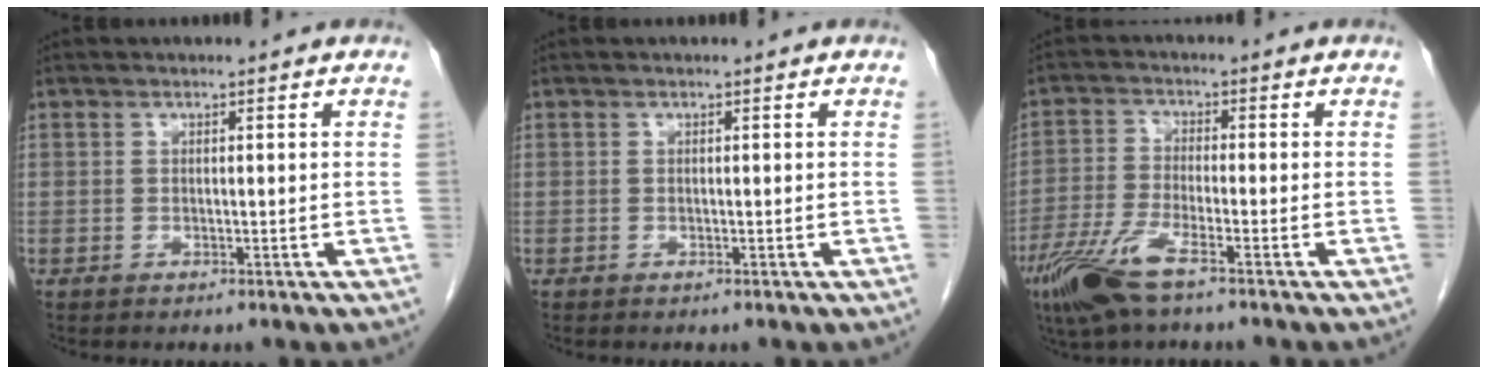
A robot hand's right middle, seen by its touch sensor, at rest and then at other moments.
{"total": 0.0}
{"total": 8.0, "force": [-5.1, 1.2, 6.1], "torque": [-0.138, -0.016, -0.101]}